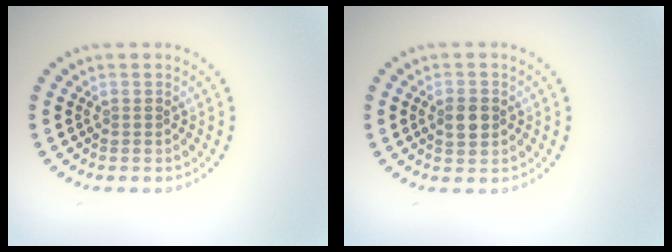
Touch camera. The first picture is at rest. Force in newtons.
{"total": 2.7, "press": 2.7, "slide": 0.1}